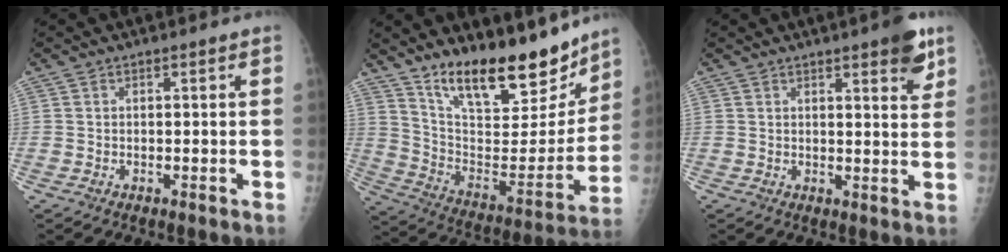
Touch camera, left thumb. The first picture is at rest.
{"total": 23.2, "force": [17.4, 8.1, 13.1], "torque": [-0.161, -0.091, 0.290]}
{"total": 6.1, "force": [3.7, 1.4, 4.6], "torque": [-0.048, -0.018, 0.043]}